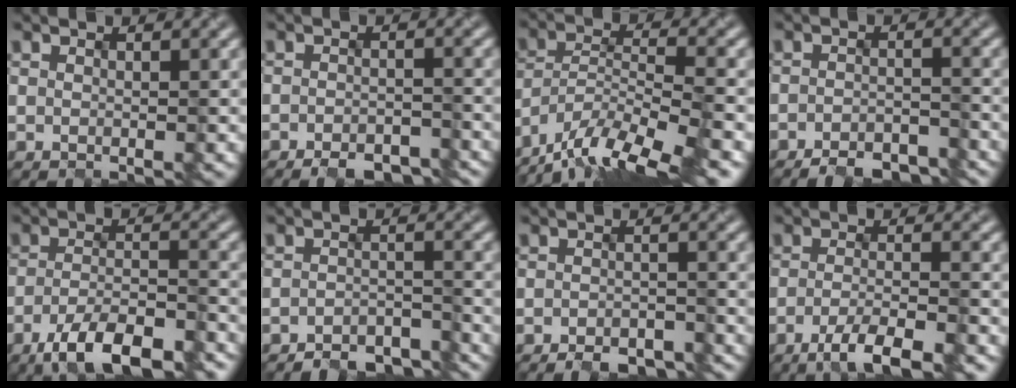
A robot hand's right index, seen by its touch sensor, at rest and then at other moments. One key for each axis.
{"total": 3.2, "fx": -2.9, "fy": 0.8, "fz": 1.1, "tx": -0.013, "ty": -0.002, "tz": -0.041}
{"total": 10.1, "fx": -8.4, "fy": 1.8, "fz": 5.3, "tx": -0.090, "ty": -0.006, "tz": -0.147}
{"total": 3.7, "fx": -3.5, "fy": 0.7, "fz": 1.0, "tx": -0.012, "ty": -0.002, "tz": -0.053}
{"total": 7.9, "fx": -5.4, "fy": 2.3, "fz": 5.3, "tx": -0.088, "ty": -0.007, "tz": -0.091}
{"total": 3.7, "fx": -3.6, "fy": 0.7, "fz": 0.3, "tx": -0.002, "ty": 0.000, "tz": -0.055}
{"total": 3.0, "fx": -2.8, "fy": 0.6, "fz": 0.9, "tx": -0.008, "ty": -0.001, "tz": -0.042}
{"total": 4.3, "fx": -2.8, "fy": 0.7, "fz": 3.2, "tx": -0.053, "ty": -0.005, "tz": -0.053}